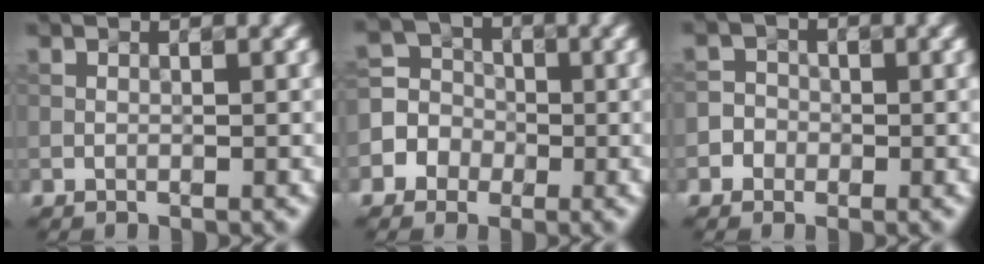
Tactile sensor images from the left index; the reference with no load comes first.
{"total": 3.5, "force": [-1.1, 3.2, 0.7], "torque": [0.004, 0.013, -0.036]}
{"total": 3.0, "force": [-1.3, 2.7, 0.4], "torque": [0.020, 0.012, -0.039]}